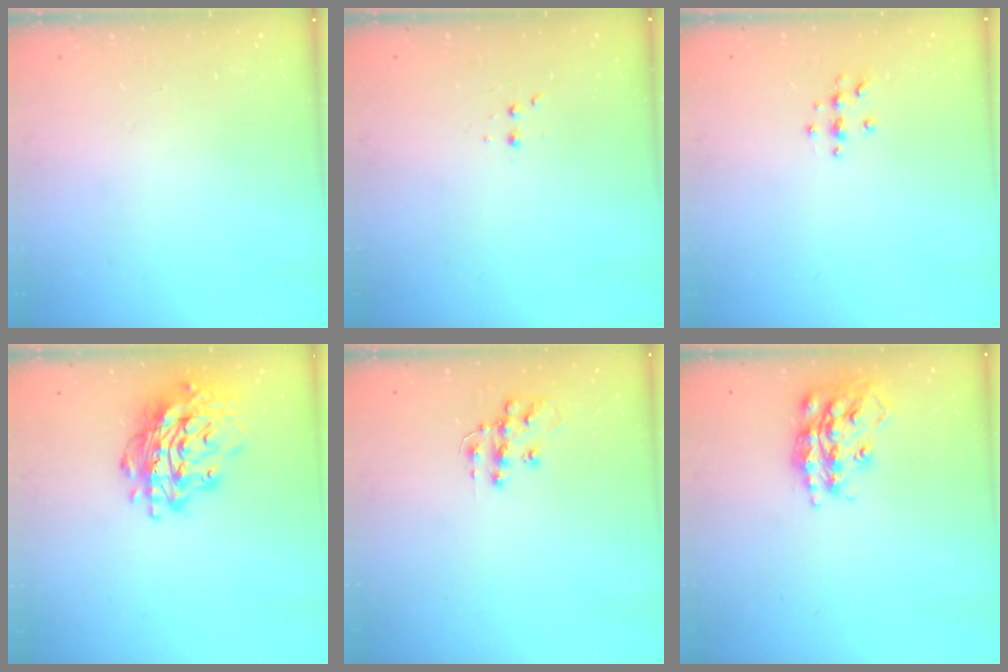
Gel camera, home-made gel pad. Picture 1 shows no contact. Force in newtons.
{"total": 2.5, "press": 2.4, "slide": 0.5}
{"total": 6.3, "press": 6.3, "slide": 0.8}
{"total": 19.1, "press": 19.0, "slide": 1.9}
{"total": 10.7, "press": 10.7, "slide": 0.7}
{"total": 17.0, "press": 16.9, "slide": 1.2}